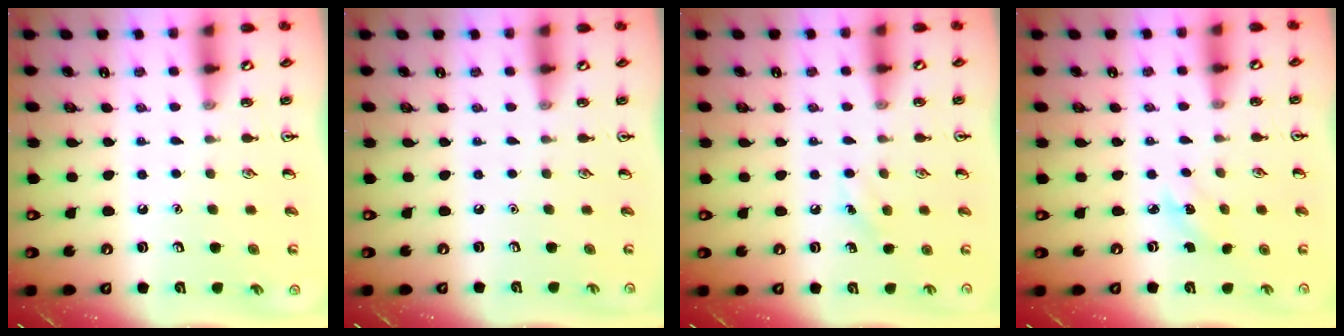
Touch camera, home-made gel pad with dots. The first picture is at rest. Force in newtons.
{"total": 0.0}
{"total": 5.3, "press": 5.1, "slide": 1.5}
{"total": 2.4, "press": 2.2, "slide": 0.8}